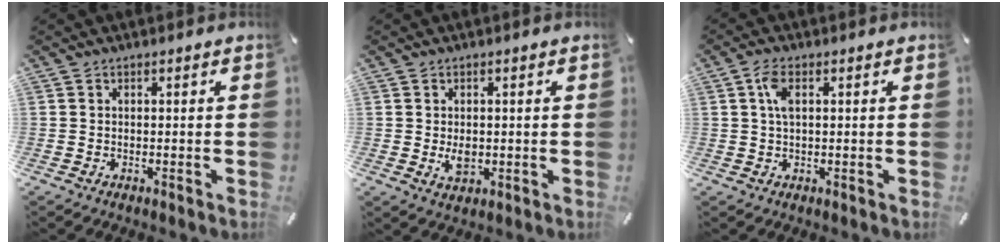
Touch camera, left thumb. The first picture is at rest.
{"total": 3.6, "force": [-0.2, 2.6, 2.4], "torque": [-0.050, -0.004, -0.007]}
{"total": 4.0, "force": [1.1, 1.7, 3.4], "torque": [-0.081, 0.006, 0.015]}